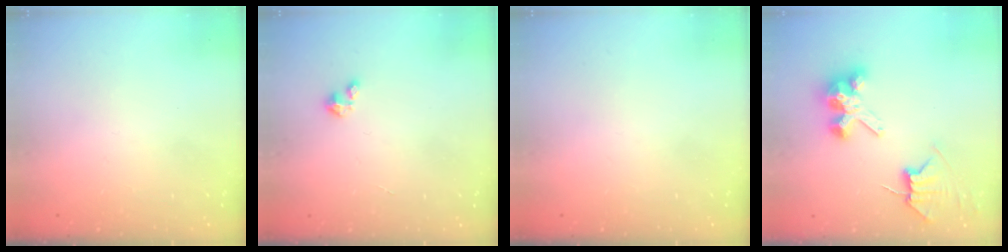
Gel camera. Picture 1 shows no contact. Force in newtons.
{"total": 1.2, "press": 1.2, "slide": 0.2}
{"total": 0.0}
{"total": 7.8, "press": 7.7, "slide": 0.6}